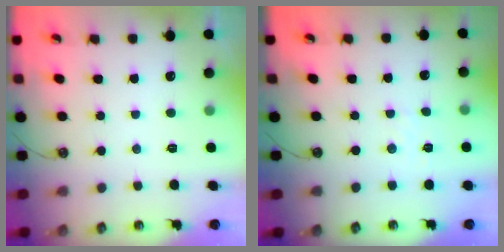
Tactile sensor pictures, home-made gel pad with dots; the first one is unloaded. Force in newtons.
{"total": 2.4, "press": 2.4, "slide": 0.4}